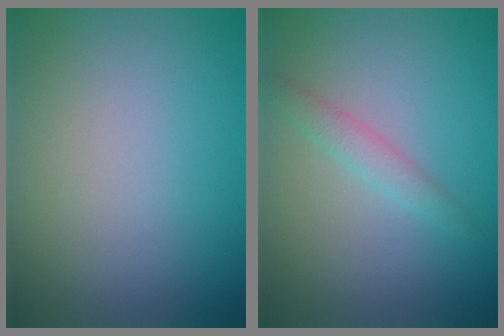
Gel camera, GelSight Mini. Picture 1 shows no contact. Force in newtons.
{"total": 1.5, "press": 1.5, "slide": 0.0}